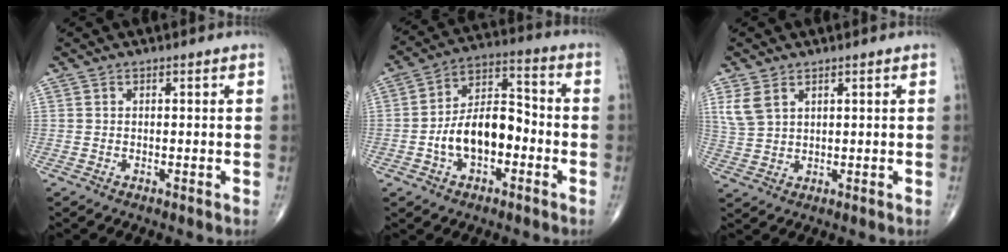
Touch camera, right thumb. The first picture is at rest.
{"total": 12.5, "force": [-3.3, 7.2, 9.6], "torque": [-0.151, 0.045, -0.065]}
{"total": 4.7, "force": [2.4, 2.9, 2.8], "torque": [-0.058, -0.004, 0.060]}